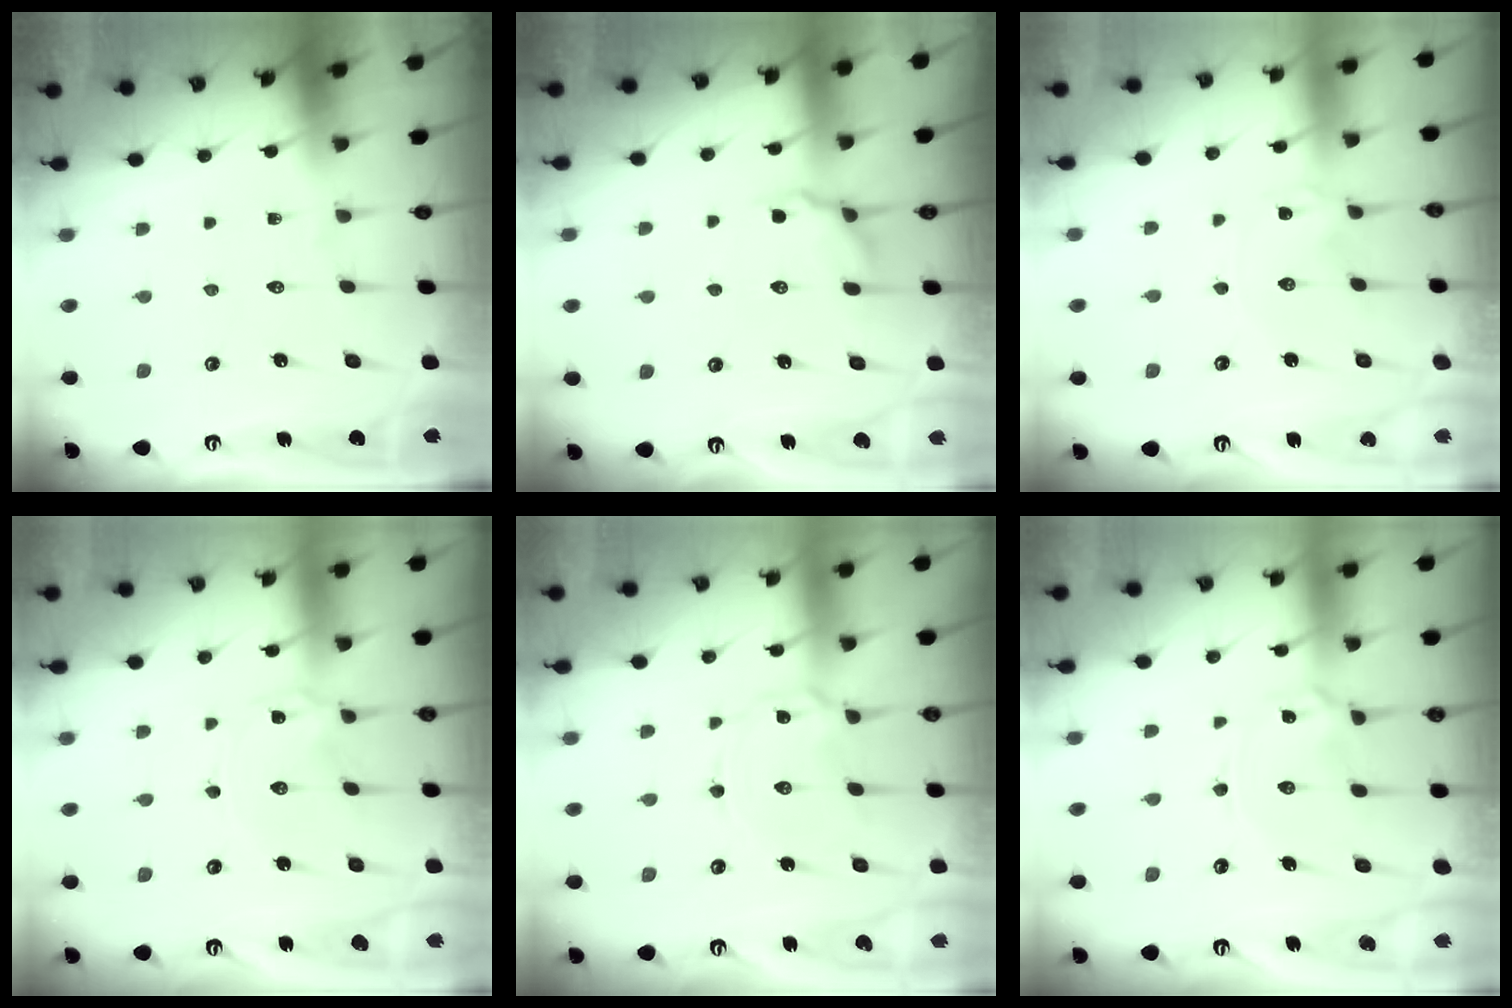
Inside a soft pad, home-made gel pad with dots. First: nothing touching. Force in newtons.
{"total": 5.3, "press": 5.0, "slide": 1.5}
{"total": 0.7, "press": 0.7, "slide": 0.1}
{"total": 0.0}
{"total": 2.0, "press": 2.0, "slide": 0.2}
{"total": 2.4, "press": 2.4, "slide": 0.3}